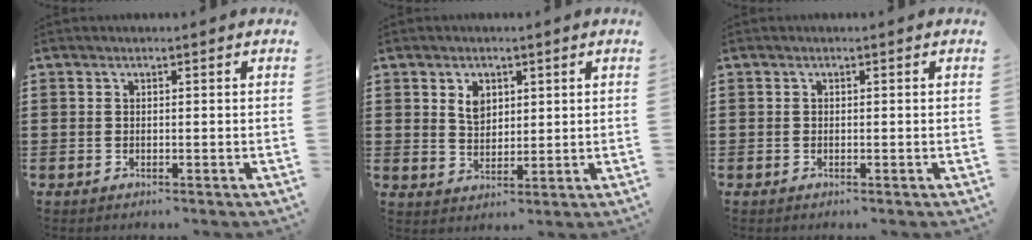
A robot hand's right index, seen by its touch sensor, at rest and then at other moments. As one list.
[{"total": 3.4, "force": [1.6, 2.3, 2.0], "torque": [-0.048, 0.008, 0.028]}, {"total": 0.0}]